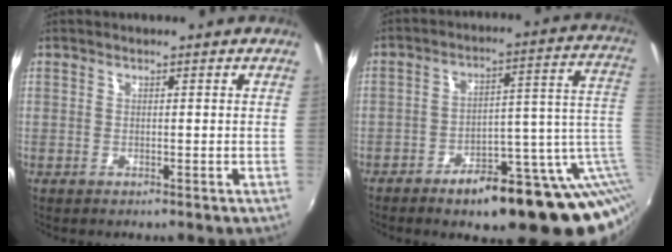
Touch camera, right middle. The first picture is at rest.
{"total": 19.0, "force": [-9.1, 5.9, 15.6], "torque": [-0.183, 0.003, -0.119]}